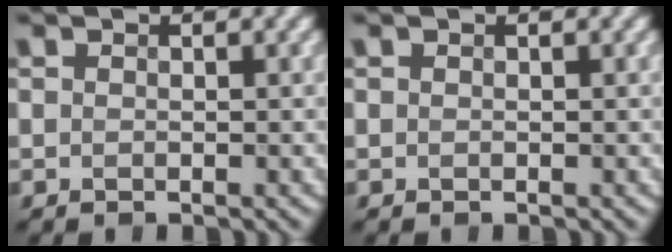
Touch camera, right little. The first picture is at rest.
{"total": 0.0}